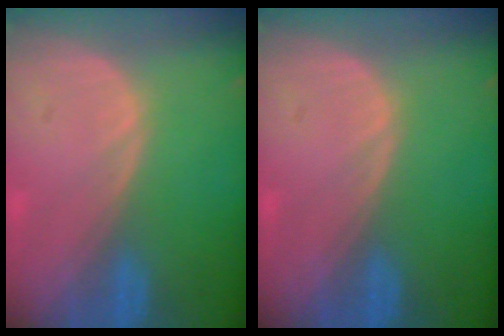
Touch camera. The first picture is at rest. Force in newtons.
{"total": 0.0}